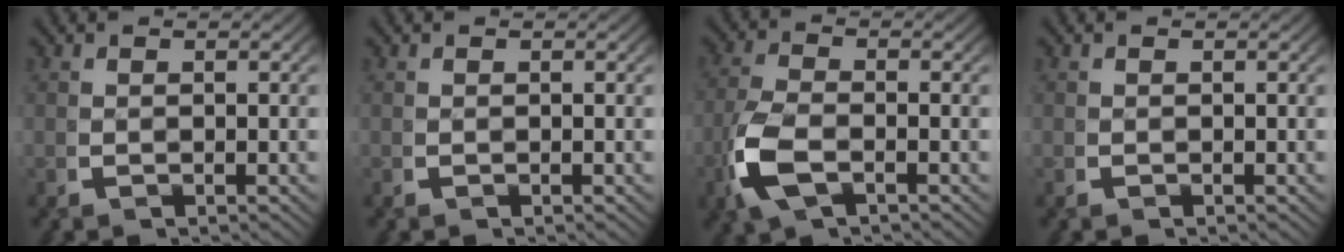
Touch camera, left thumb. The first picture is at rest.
{"total": 0.0}
{"total": 5.5, "force": [-1.6, 3.3, 4.1], "torque": [-0.112, -0.011, -0.029]}
{"total": 0.6, "force": [-0.3, 0.5, -0.2], "torque": [-0.001, -0.008, 0.001]}